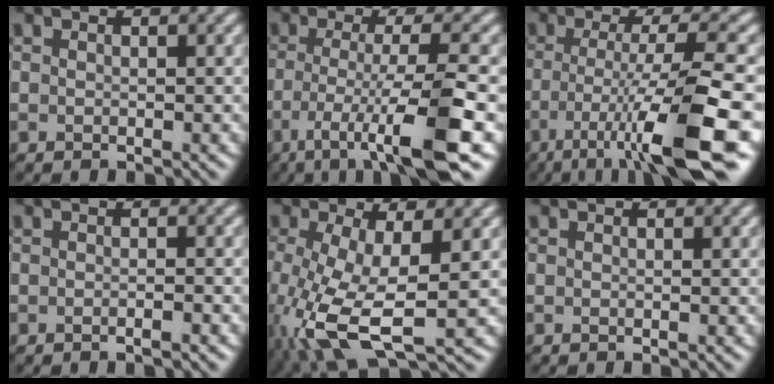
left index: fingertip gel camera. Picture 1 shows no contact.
{"total": 8.3, "force": [-3.6, 1.3, 7.4], "torque": [-0.116, -0.002, -0.064]}
{"total": 10.3, "force": [-4.9, 1.9, 8.9], "torque": [-0.139, 0.002, -0.083]}
{"total": 0.7, "force": [-0.4, 0.1, 0.6], "torque": [-0.006, -0.002, -0.010]}
{"total": 8.1, "force": [-2.3, 2.9, 7.2], "torque": [-0.172, -0.018, -0.044]}
{"total": 0.0}